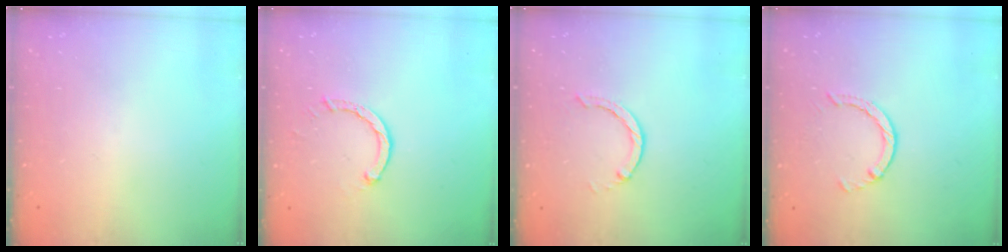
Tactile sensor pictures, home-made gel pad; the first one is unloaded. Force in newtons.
{"total": 2.6, "press": 2.6, "slide": 0.3}
{"total": 0.0}
{"total": 2.5, "press": 2.4, "slide": 0.4}